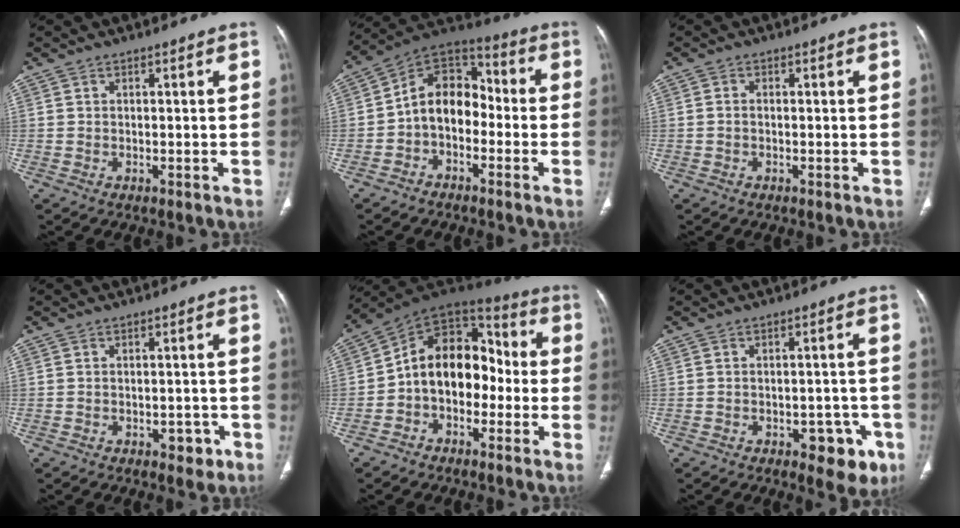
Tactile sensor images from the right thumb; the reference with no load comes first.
{"total": 11.4, "force": [-2.2, 8.2, 7.7], "torque": [-0.097, 0.054, -0.055]}
{"total": 0.9, "force": [-0.2, 0.6, 0.7], "torque": [-0.011, 0.001, -0.006]}
{"total": 2.9, "force": [-1.4, 1.8, 1.8], "torque": [-0.012, 0.008, -0.015]}
{"total": 14.8, "force": [-2.3, 10.6, 10.2], "torque": [-0.120, 0.063, -0.053]}
{"total": 7.4, "force": [-3.5, 4.1, 5.1], "torque": [-0.032, 0.018, -0.038]}